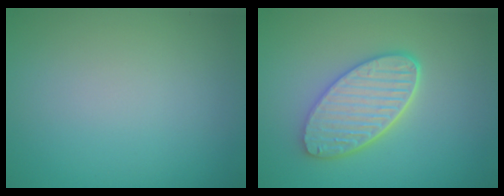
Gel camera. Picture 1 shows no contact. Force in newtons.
{"total": 5.3, "press": 4.4, "slide": 3.0}